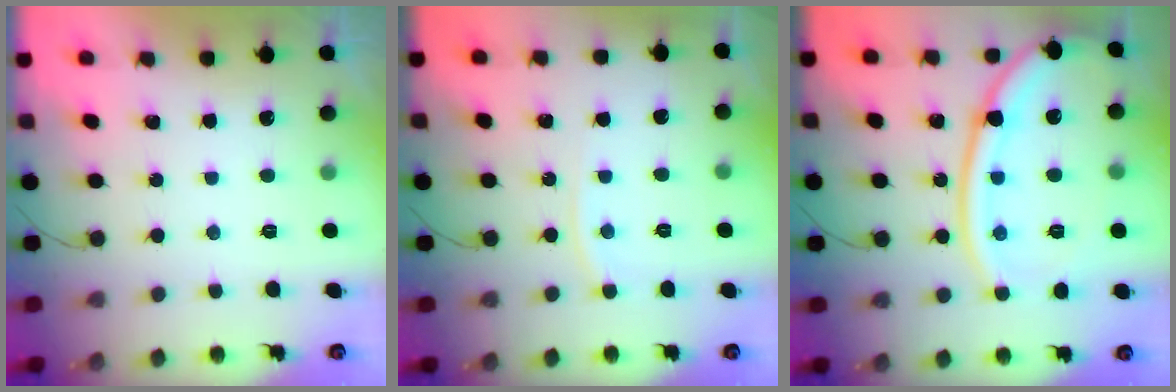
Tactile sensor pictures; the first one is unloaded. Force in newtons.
{"total": 4.6, "press": 4.6, "slide": 0.5}
{"total": 18.0, "press": 17.9, "slide": 1.7}